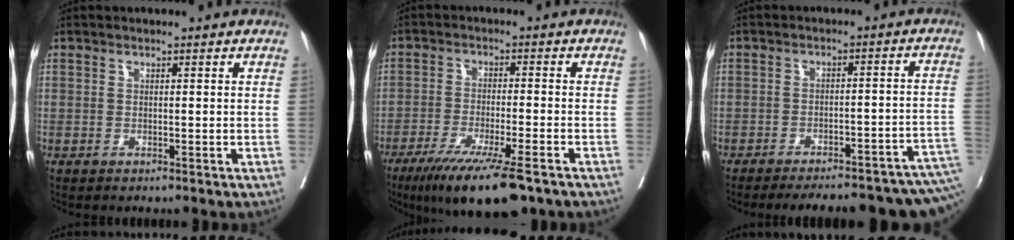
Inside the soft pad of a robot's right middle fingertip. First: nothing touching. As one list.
[{"total": 13.0, "force": [-9.2, 1.4, 9.1], "torque": [-0.143, -0.032, -0.147]}, {"total": 19.3, "force": [-15.2, 3.5, 11.2], "torque": [-0.110, 0.011, -0.185]}]